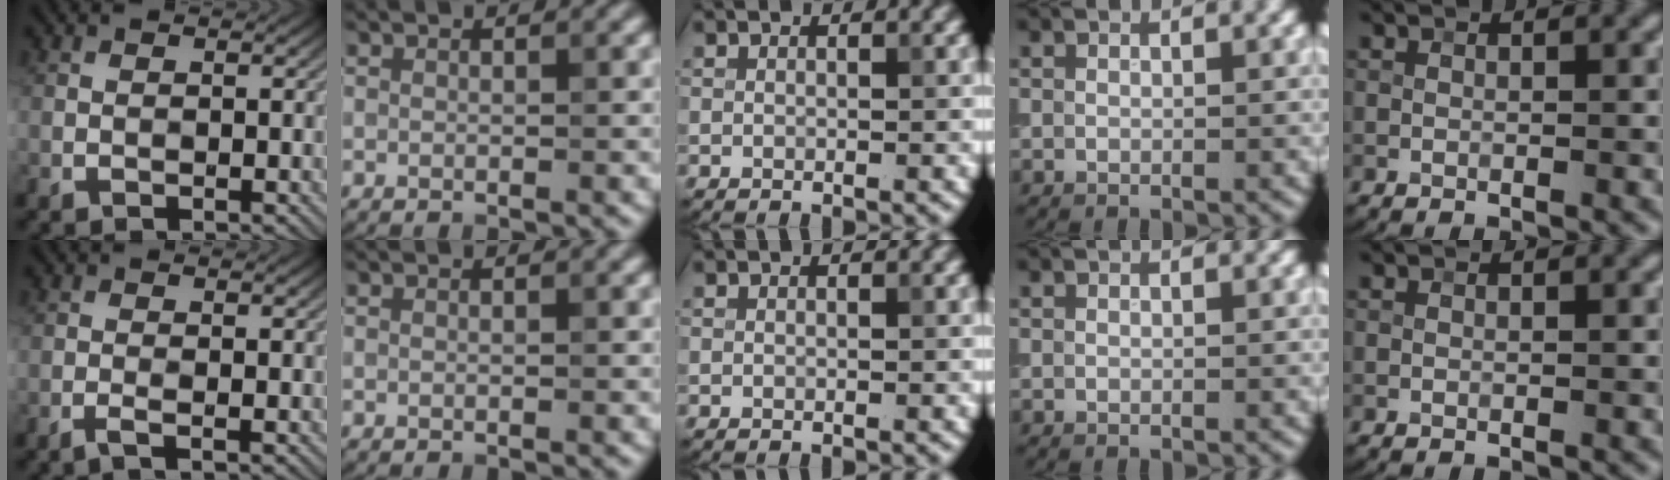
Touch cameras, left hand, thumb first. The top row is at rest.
{"thumb": {"total": 1.1, "force": [0.4, 0.0, 1.0], "torque": [-0.013, 0.008, -0.004]}}